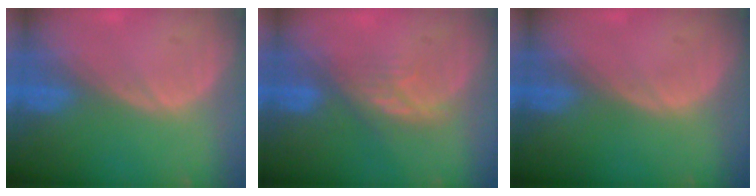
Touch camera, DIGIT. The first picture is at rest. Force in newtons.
{"total": 4.0, "press": 3.7, "slide": 1.4}
{"total": 0.0}